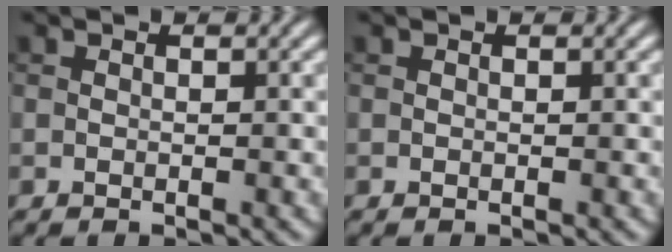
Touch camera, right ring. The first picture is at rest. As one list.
[{"total": 0.0}]